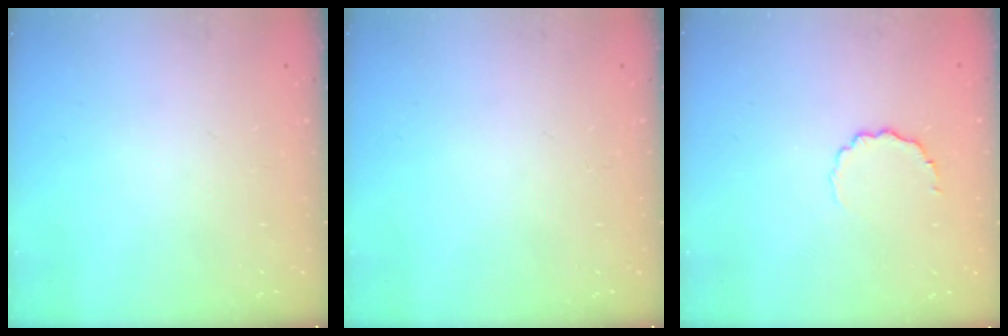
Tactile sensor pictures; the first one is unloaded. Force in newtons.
{"total": 0.0}
{"total": 4.9, "press": 4.7, "slide": 1.5}